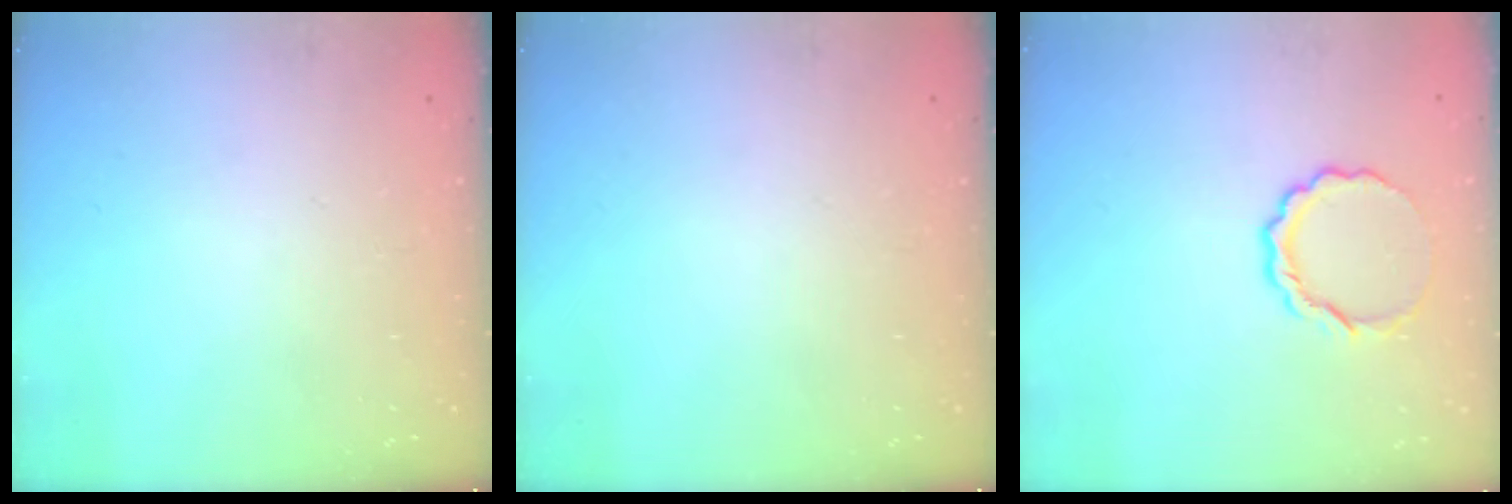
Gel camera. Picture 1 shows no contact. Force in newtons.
{"total": 0.0}
{"total": 6.8, "press": 6.7, "slide": 0.4}